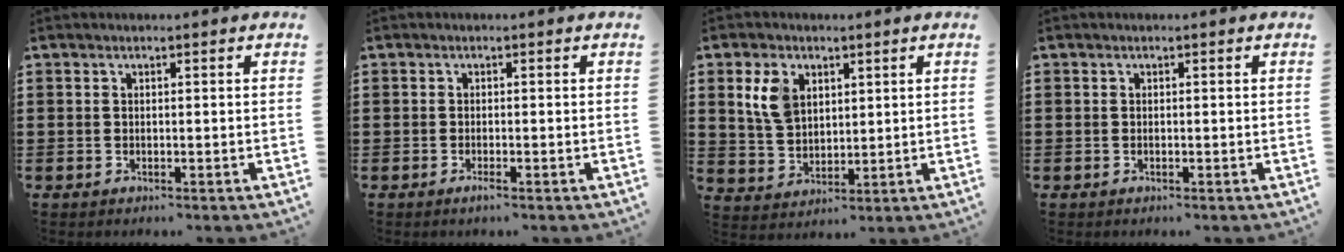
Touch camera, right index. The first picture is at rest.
{"total": 1.0, "force": [-0.7, 0.1, 0.8], "torque": [-0.015, -0.005, -0.012]}
{"total": 6.6, "force": [2.7, 4.5, 4.0], "torque": [-0.101, 0.013, 0.049]}
{"total": 0.0}